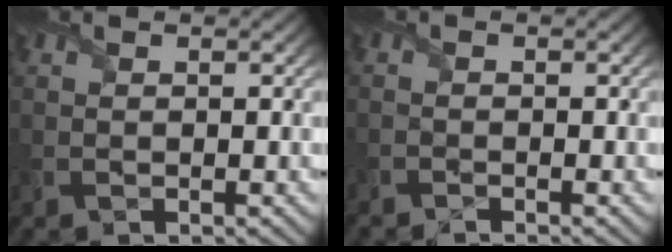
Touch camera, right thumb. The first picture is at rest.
{"total": 1.3, "force": [-1.3, 0.0, -0.1], "torque": [0.003, -0.004, -0.030]}